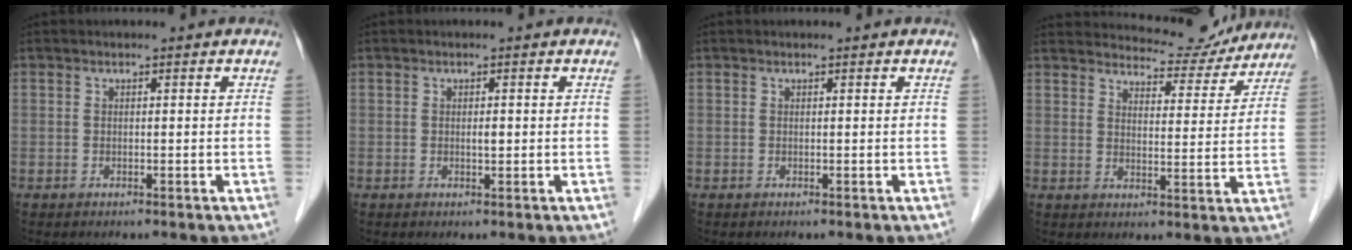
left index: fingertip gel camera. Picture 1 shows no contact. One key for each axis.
{"total": 1.1, "fx": -0.9, "fy": 0.3, "fz": 0.5, "tx": -0.008, "ty": -0.008, "tz": -0.016}
{"total": 0.8, "fx": -0.7, "fy": 0.0, "fz": -0.2, "tx": 0.004, "ty": -0.005, "tz": -0.013}
{"total": 10.8, "fx": 10.3, "fy": 2.7, "fz": 1.5, "tx": -0.011, "ty": -0.011, "tz": 0.124}